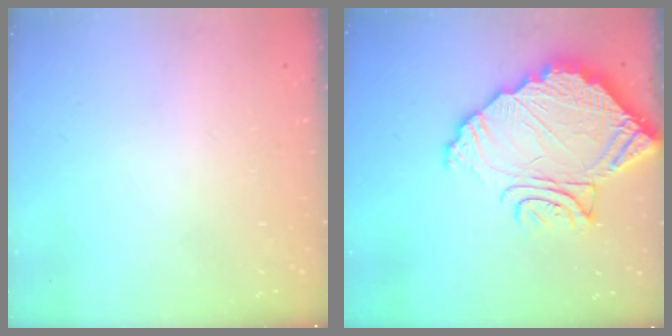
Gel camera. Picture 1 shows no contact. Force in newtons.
{"total": 16.1, "press": 16.1, "slide": 1.5}